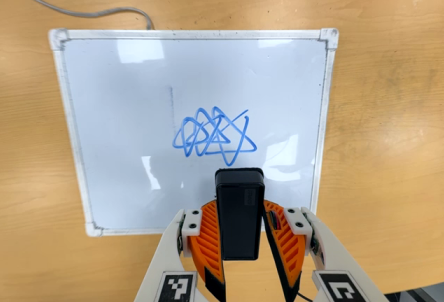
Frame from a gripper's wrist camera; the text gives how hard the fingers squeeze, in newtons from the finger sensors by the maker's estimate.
{"total": 5.3, "left": 4.9, "right": 5.8}